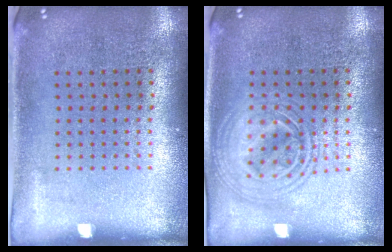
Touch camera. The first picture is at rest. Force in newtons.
{"total": 1.9, "press": 1.9, "slide": 0.3}